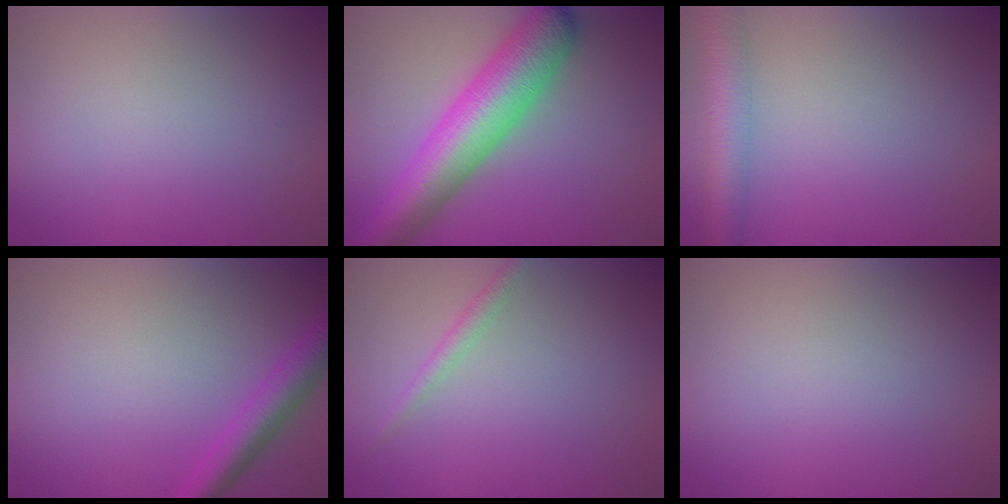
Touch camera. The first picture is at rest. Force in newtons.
{"total": 9.0, "press": 9.0, "slide": 0.1}
{"total": 4.6, "press": 4.6, "slide": 0.1}
{"total": 3.4, "press": 3.4, "slide": 0.1}
{"total": 1.4, "press": 1.4, "slide": 0.1}
{"total": 0.0}